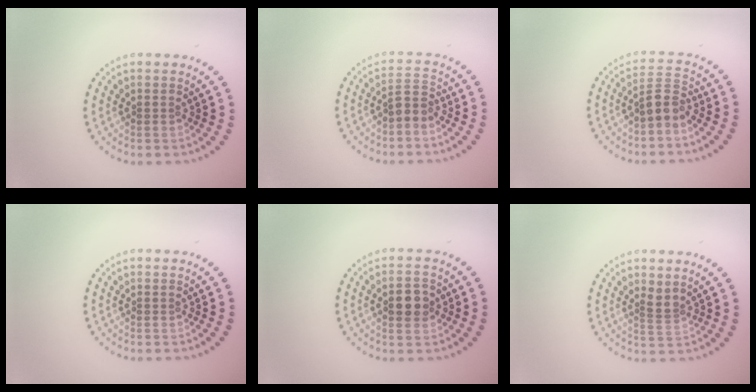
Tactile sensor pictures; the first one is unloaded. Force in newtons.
{"total": 1.9, "press": 1.6, "slide": 1.0}
{"total": 2.7, "press": 2.3, "slide": 1.4}
{"total": 0.0}
{"total": 3.2, "press": 3.2, "slide": 0.1}
{"total": 1.3, "press": 0.9, "slide": 0.9}